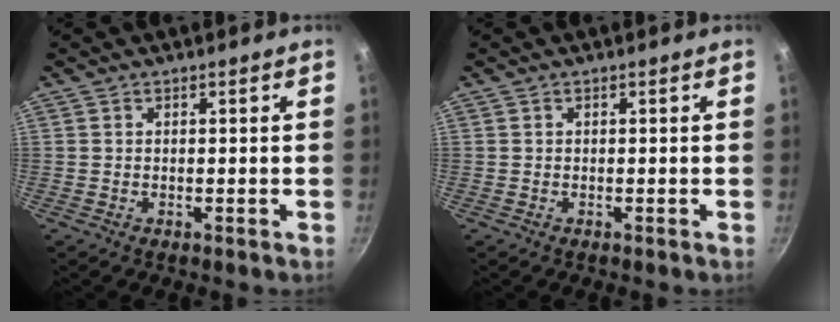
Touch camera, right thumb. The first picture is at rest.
{"total": 0.0}